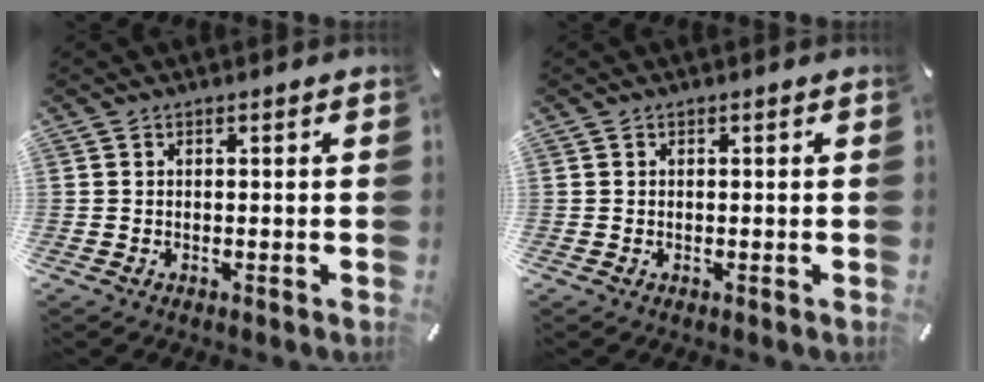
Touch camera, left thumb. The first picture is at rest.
{"total": 0.0}